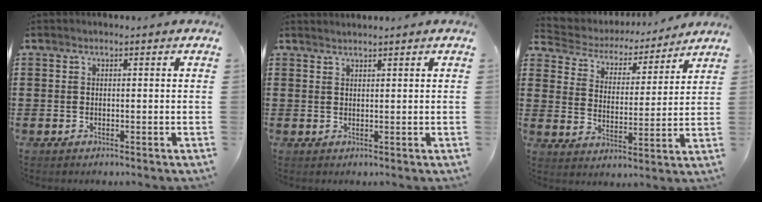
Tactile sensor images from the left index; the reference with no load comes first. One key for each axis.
{"total": 0.8, "fx": 0.8, "fy": -0.2, "fz": 0.0, "tx": -0.002, "ty": -0.003, "tz": 0.016}
{"total": 4.1, "fx": 4.0, "fy": 0.8, "fz": 0.4, "tx": -0.036, "ty": -0.032, "tz": 0.061}